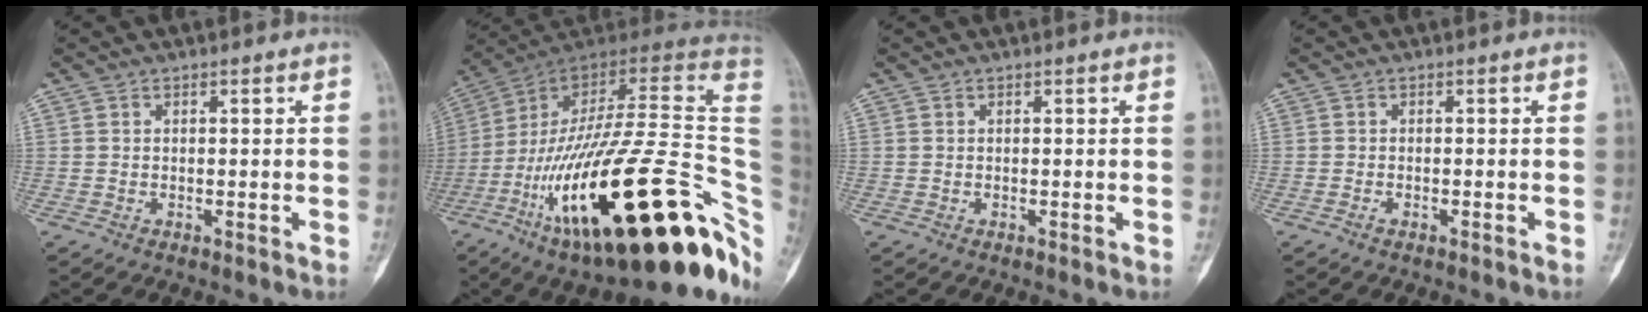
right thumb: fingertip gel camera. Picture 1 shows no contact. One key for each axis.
{"total": 40.1, "fx": -11.7, "fy": 13.5, "fz": 35.9, "tx": -0.490, "ty": 0.064, "tz": -0.188}
{"total": 0.0}
{"total": 0.8, "fx": -0.6, "fy": 0.2, "fz": 0.5, "tx": -0.014, "ty": 0.008, "tz": -0.006}